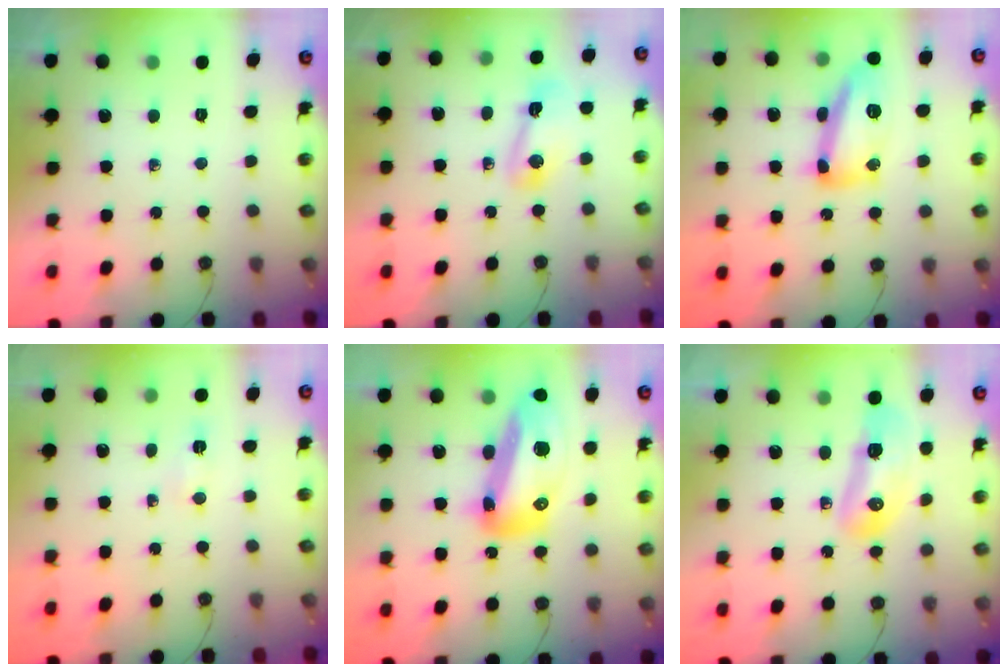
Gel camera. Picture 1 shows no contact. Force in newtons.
{"total": 5.4, "press": 5.4, "slide": 0.4}
{"total": 14.0, "press": 13.9, "slide": 1.1}
{"total": 2.6, "press": 2.6, "slide": 0.3}
{"total": 21.0, "press": 20.9, "slide": 2.5}
{"total": 10.6, "press": 10.5, "slide": 1.5}